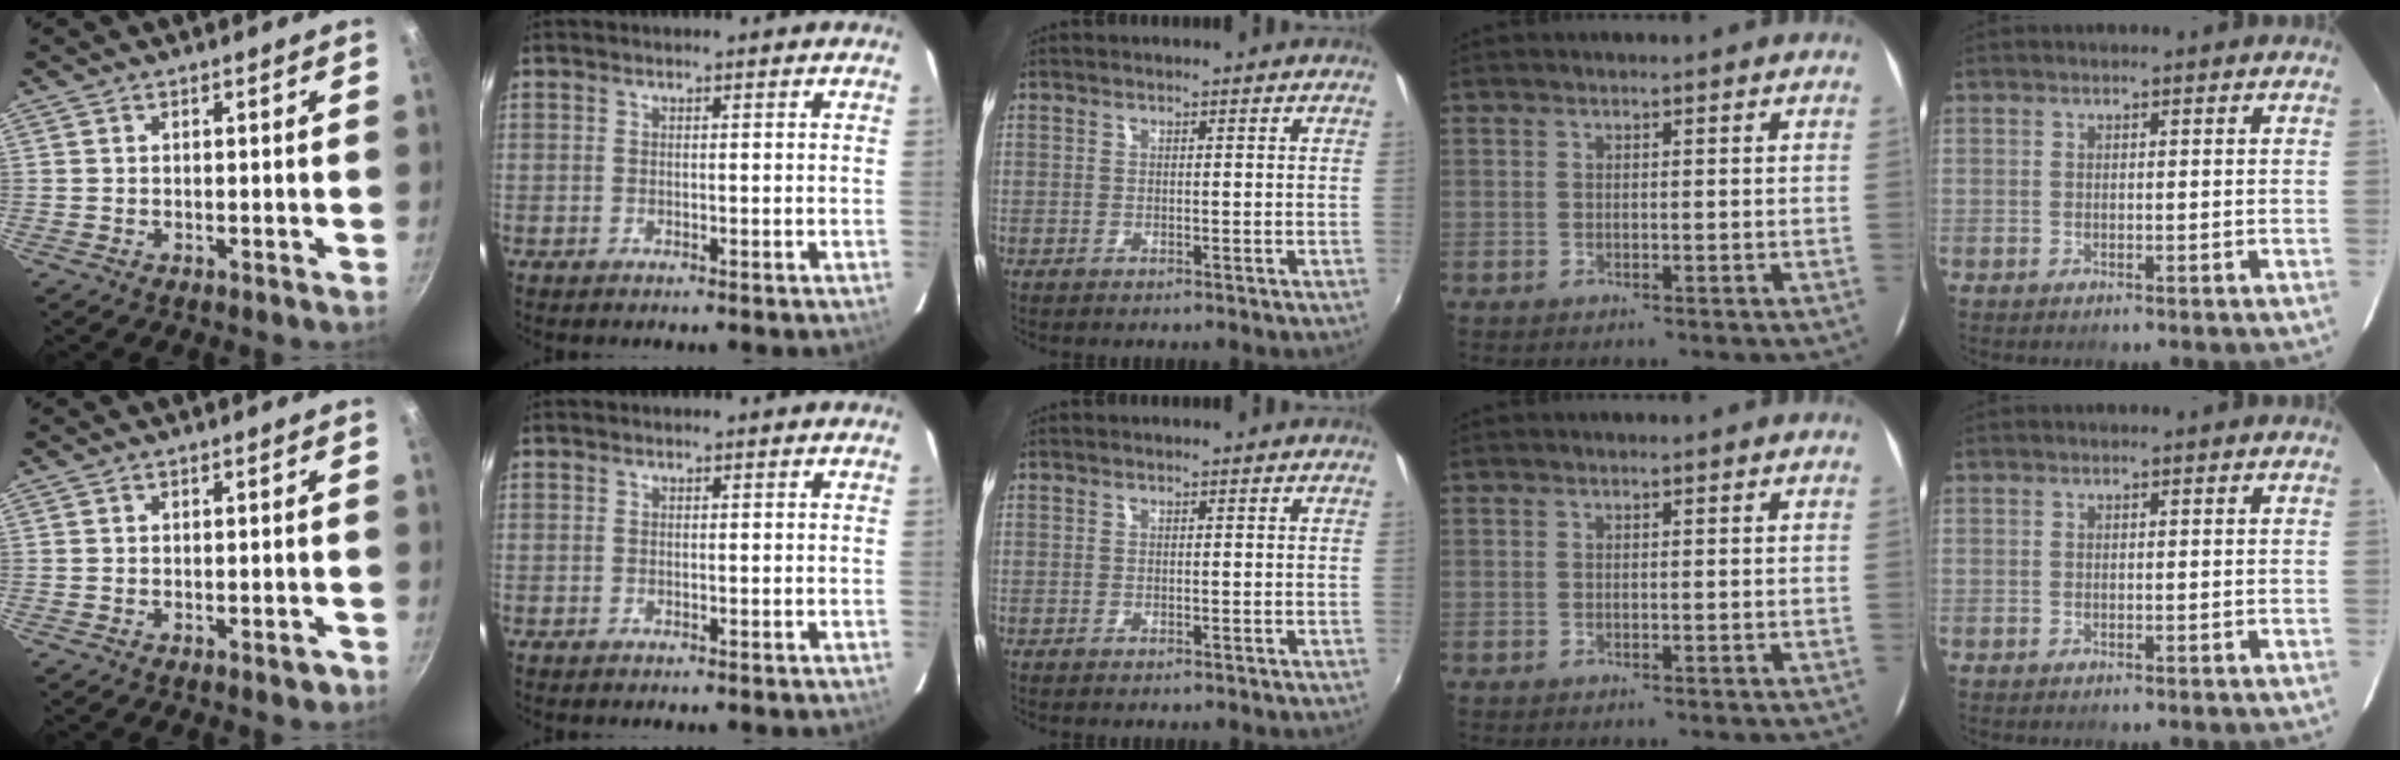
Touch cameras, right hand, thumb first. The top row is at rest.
{"thumb": {"total": 1.8, "force": [-1.0, 0.9, 1.3], "torque": [-0.008, 0.012, -0.009]}}